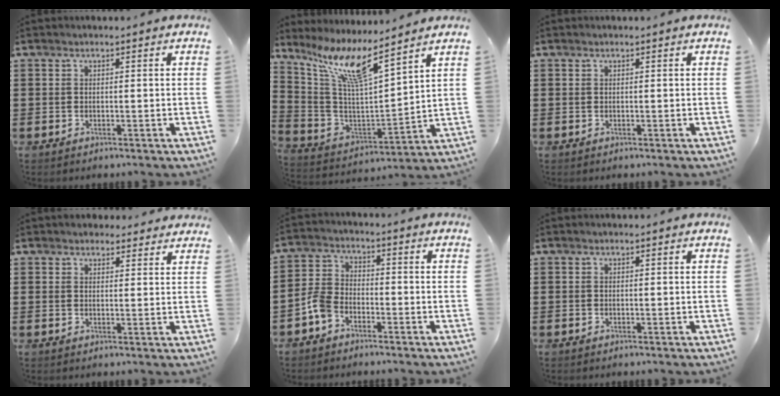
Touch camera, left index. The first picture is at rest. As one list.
[{"total": 10.1, "force": [7.1, 1.3, 7.0], "torque": [-0.159, -0.036, 0.122]}, {"total": 0.0}, {"total": 2.5, "force": [2.3, 0.9, 0.1], "torque": [-0.001, -0.004, 0.043]}, {"total": 4.5, "force": [-3.1, 2.5, 2.1], "torque": [-0.066, 0.003, -0.066]}, {"total": 0.0}]